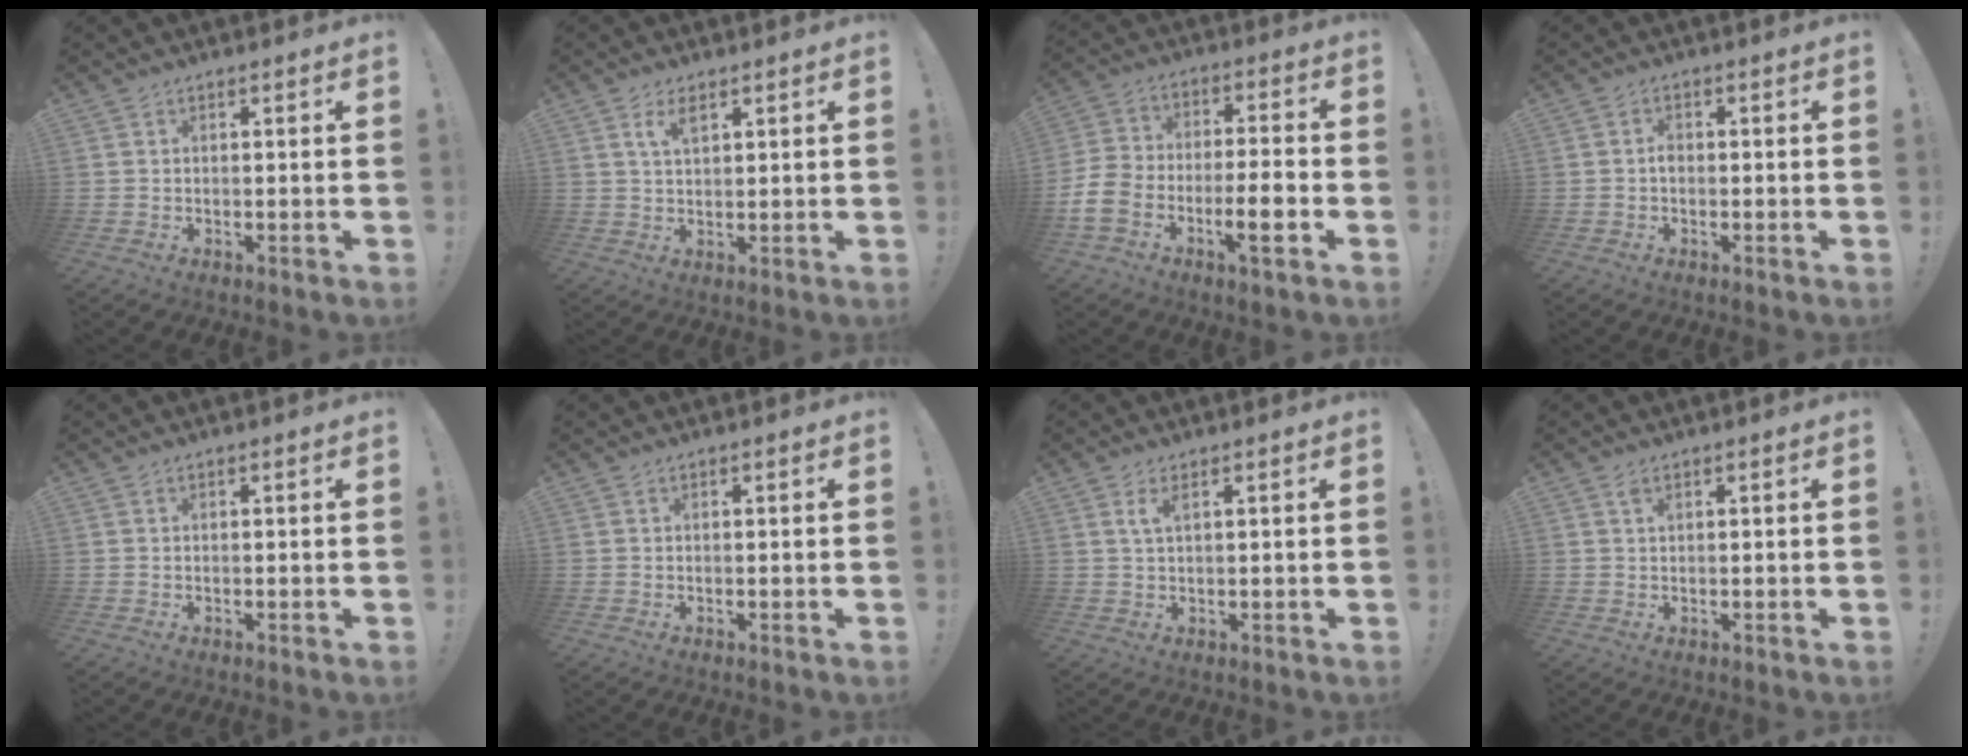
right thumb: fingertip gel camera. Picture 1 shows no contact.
{"total": 4.2, "force": [2.2, 1.8, 3.1], "torque": [-0.050, -0.005, 0.038]}
{"total": 13.0, "force": [-6.2, 6.2, 9.6], "torque": [-0.193, 0.033, -0.107]}
{"total": 1.4, "force": [-0.6, 0.9, 1.0], "torque": [-0.019, 0.005, -0.011]}
{"total": 0.0}
{"total": 0.0}
{"total": 2.7, "force": [1.3, 0.6, 2.2], "torque": [-0.040, -0.002, 0.022]}
{"total": 1.3, "force": [0.9, 0.6, 0.8], "torque": [-0.017, 0.001, 0.016]}